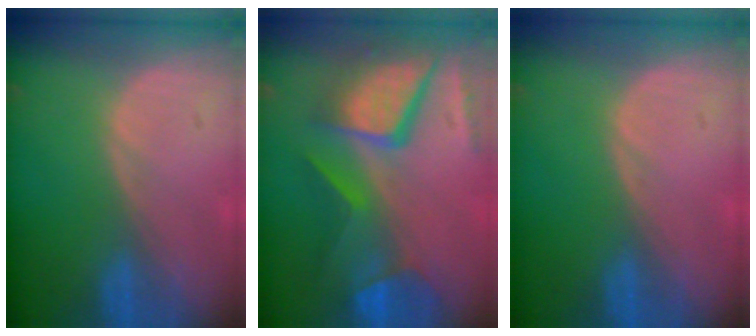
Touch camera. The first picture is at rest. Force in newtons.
{"total": 12.1, "press": 9.9, "slide": 7.0}
{"total": 0.0}